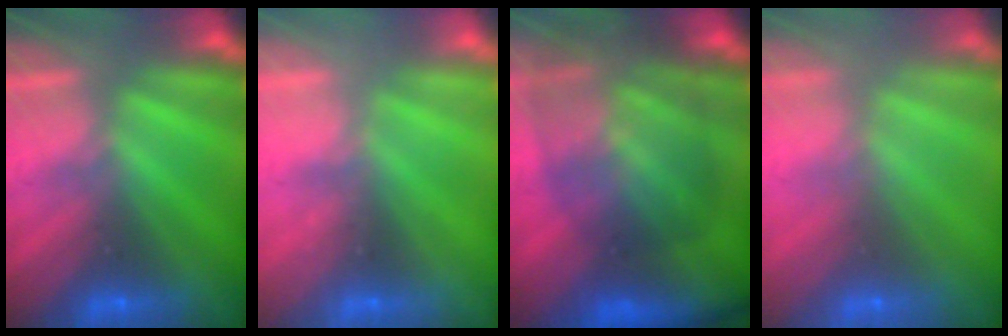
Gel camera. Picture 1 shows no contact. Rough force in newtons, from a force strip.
{"total": 1.9}
{"total": 8.7}
{"total": 7.4}